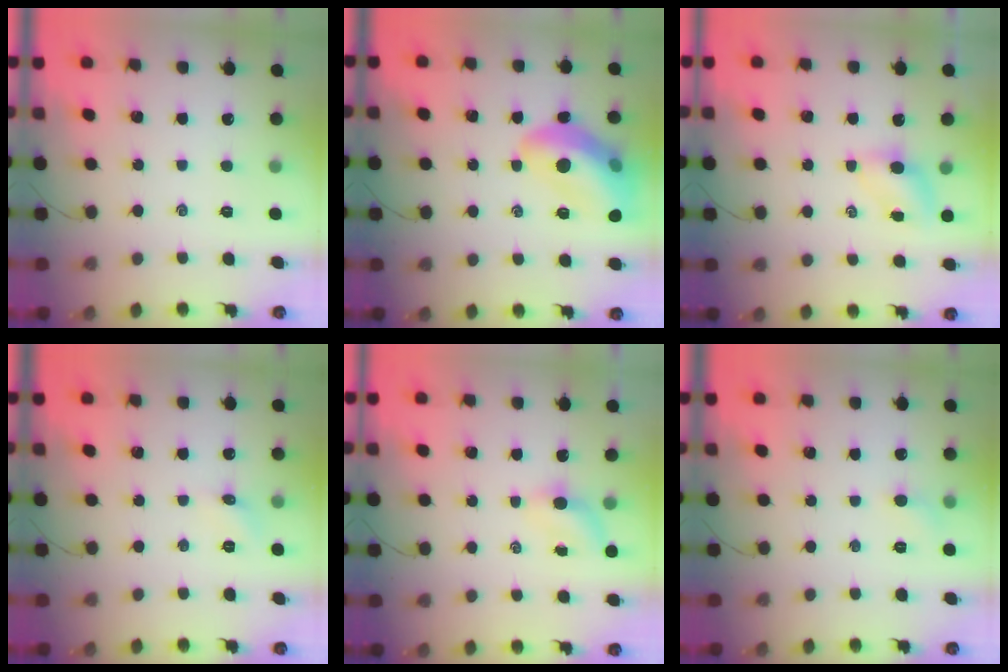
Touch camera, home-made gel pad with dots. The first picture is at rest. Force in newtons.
{"total": 17.0, "press": 16.9, "slide": 2.0}
{"total": 4.7, "press": 4.7, "slide": 0.5}
{"total": 4.7, "press": 4.5, "slide": 1.5}
{"total": 3.6, "press": 3.4, "slide": 1.3}
{"total": 3.8, "press": 3.6, "slide": 1.3}